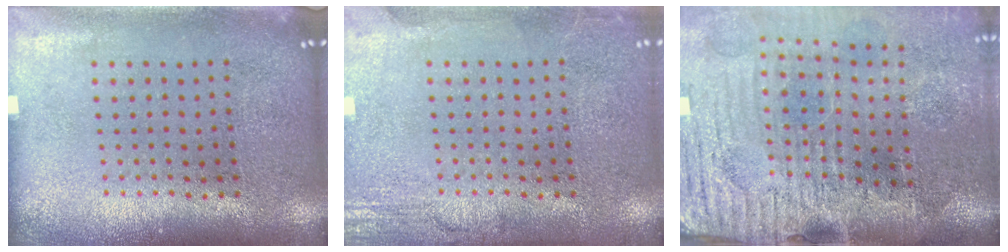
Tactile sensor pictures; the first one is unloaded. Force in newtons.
{"total": 2.6, "press": 2.6, "slide": 0.3}
{"total": 4.6, "press": 4.0, "slide": 2.4}